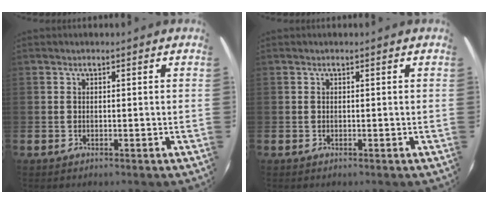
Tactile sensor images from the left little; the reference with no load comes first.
{"total": 0.0}